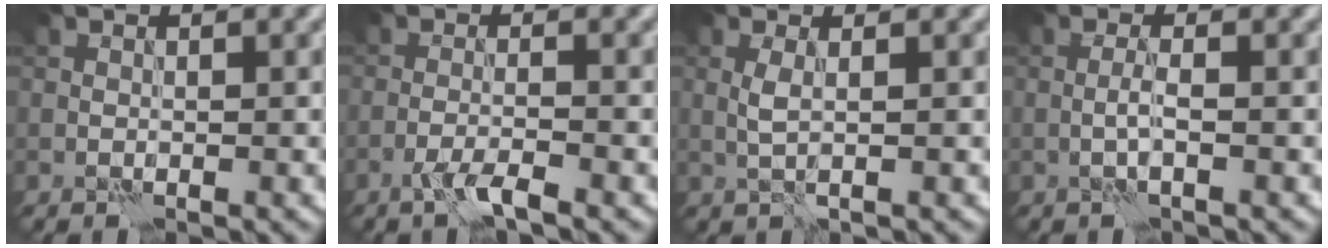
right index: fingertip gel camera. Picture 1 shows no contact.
{"total": 2.4, "force": [-1.6, 0.3, 1.7], "torque": [-0.032, 0.005, -0.039]}
{"total": 1.3, "force": [0.2, 0.2, 1.2], "torque": [-0.031, 0.003, 0.003]}
{"total": 1.5, "force": [-0.6, 0.1, 1.4], "torque": [-0.030, 0.003, -0.015]}